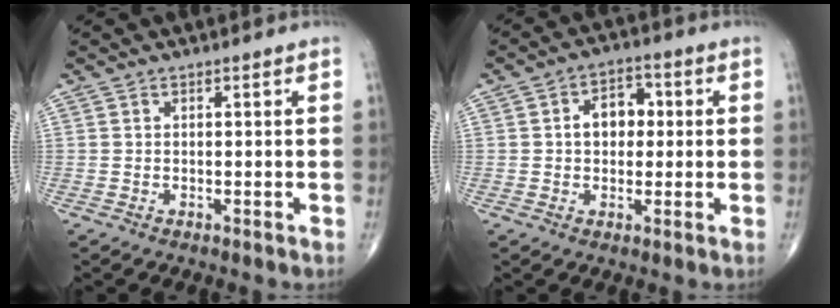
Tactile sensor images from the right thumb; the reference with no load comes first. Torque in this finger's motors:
{"motor_torque": [0.48, 1.59, 0.76, 0.18, 0.03]}